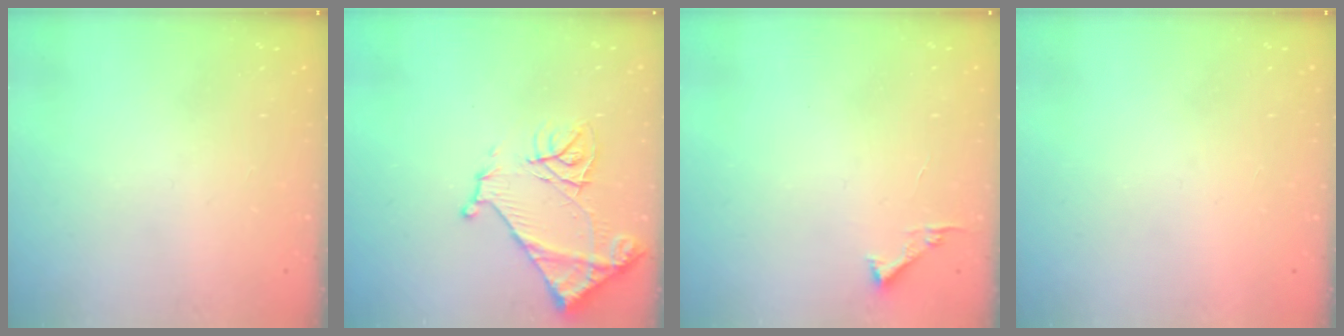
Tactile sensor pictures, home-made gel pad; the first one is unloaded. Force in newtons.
{"total": 13.0, "press": 13.0, "slide": 1.3}
{"total": 3.4, "press": 3.4, "slide": 0.4}
{"total": 1.5, "press": 1.5, "slide": 0.1}